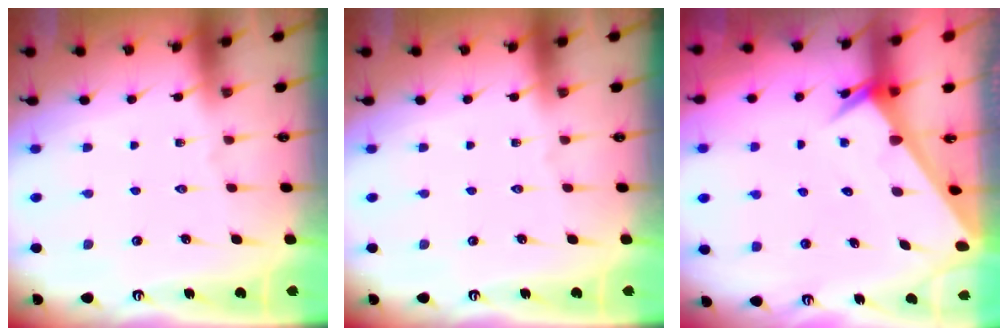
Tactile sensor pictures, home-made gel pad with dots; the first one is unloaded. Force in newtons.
{"total": 0.0}
{"total": 2.9, "press": 2.9, "slide": 0.0}